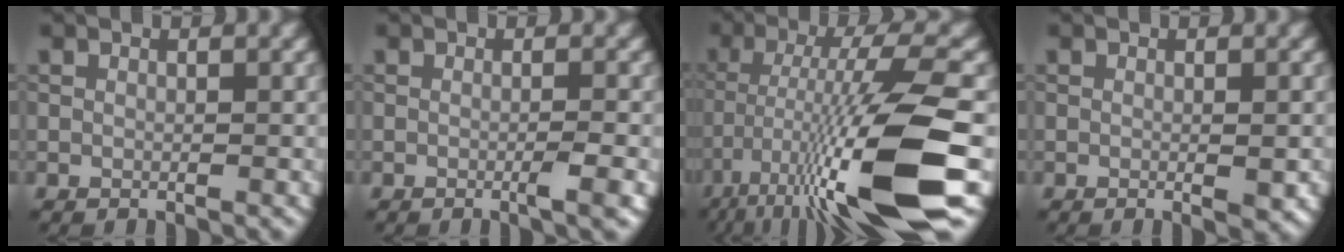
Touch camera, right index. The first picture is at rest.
{"total": 1.7, "force": [-0.5, 0.2, 1.6], "torque": [-0.024, 0.000, -0.013]}
{"total": 13.8, "force": [-5.9, 2.2, 12.3], "torque": [-0.218, -0.006, -0.096]}
{"total": 1.5, "force": [-0.2, 0.2, 1.5], "torque": [-0.021, -0.003, -0.003]}